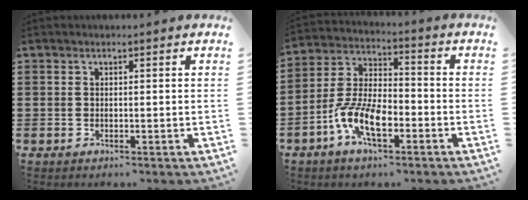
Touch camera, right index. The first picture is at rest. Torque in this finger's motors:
{"motor_torque": [2.14, 0.00, 1.05, 0.21]}